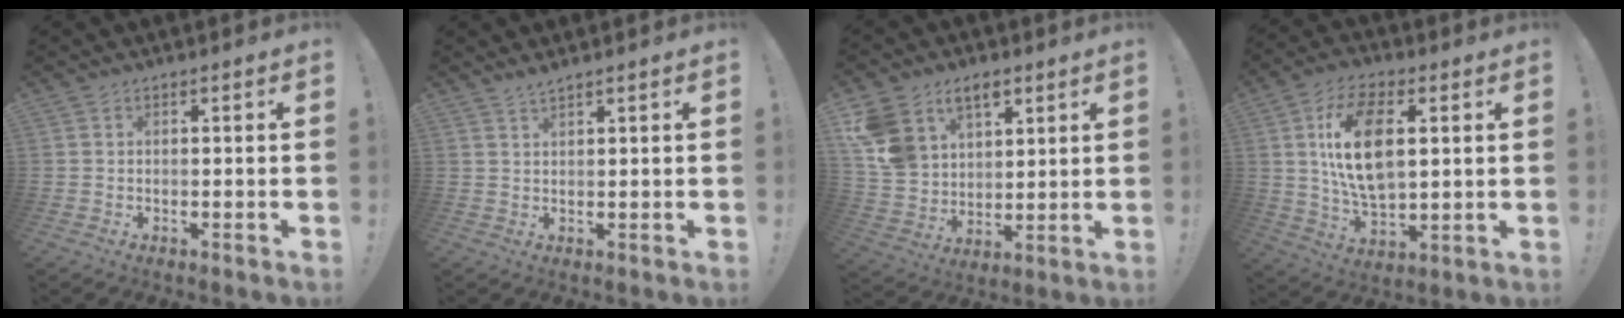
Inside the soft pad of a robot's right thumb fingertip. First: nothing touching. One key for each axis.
{"total": 1.8, "fx": 1.6, "fy": -0.3, "fz": 0.7, "tx": -0.023, "ty": -0.006, "tz": 0.030}
{"total": 13.0, "fx": 7.4, "fy": 9.4, "fz": 5.2, "tx": -0.105, "ty": -0.040, "tz": 0.149}
{"total": 16.4, "fx": 3.7, "fy": 9.0, "fz": 13.2, "tx": -0.238, "ty": -0.002, "tz": 0.061}